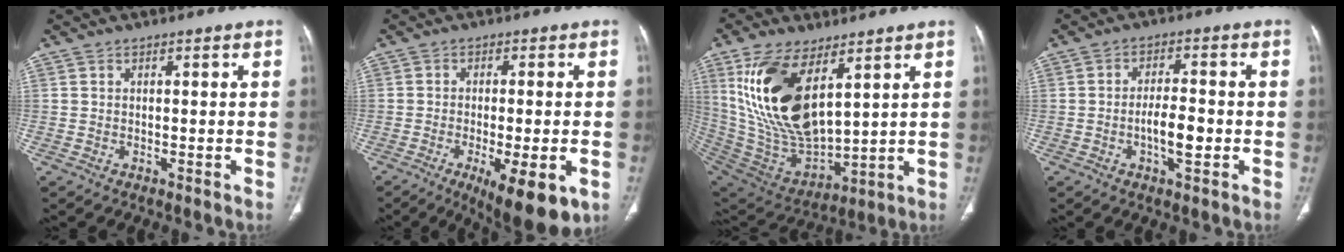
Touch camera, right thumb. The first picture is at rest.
{"total": 13.2, "force": [-5.4, 4.0, 11.3], "torque": [-0.142, -0.006, -0.069]}
{"total": 21.3, "force": [8.4, 10.2, 16.8], "torque": [-0.314, -0.038, 0.179]}
{"total": 5.9, "force": [-1.5, 2.2, 5.3], "torque": [-0.087, 0.010, -0.025]}